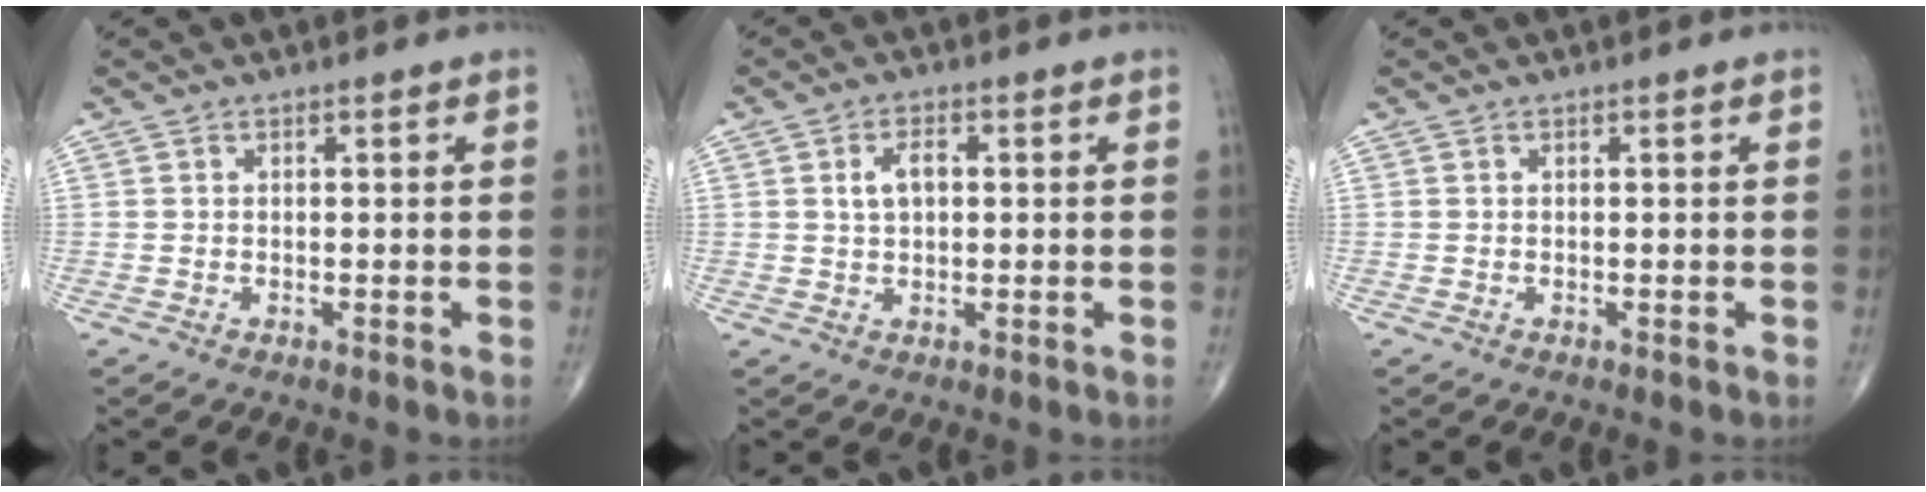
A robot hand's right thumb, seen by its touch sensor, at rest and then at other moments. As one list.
[{"total": 3.8, "force": [0.7, 2.2, 3.0], "torque": [-0.055, 0.005, 0.012]}, {"total": 0.0}]